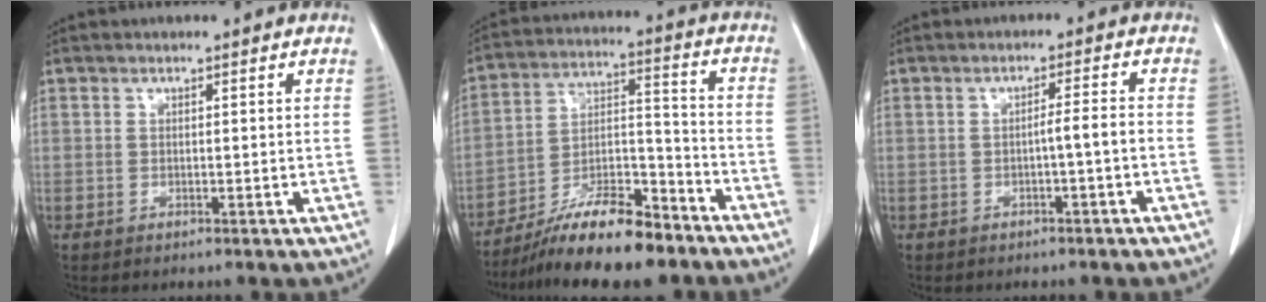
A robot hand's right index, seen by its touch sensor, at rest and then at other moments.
{"total": 14.4, "force": [-11.5, 3.0, 8.1], "torque": [-0.138, 0.017, -0.199]}
{"total": 2.5, "force": [-1.0, -0.3, 2.2], "torque": [-0.033, 0.004, -0.017]}